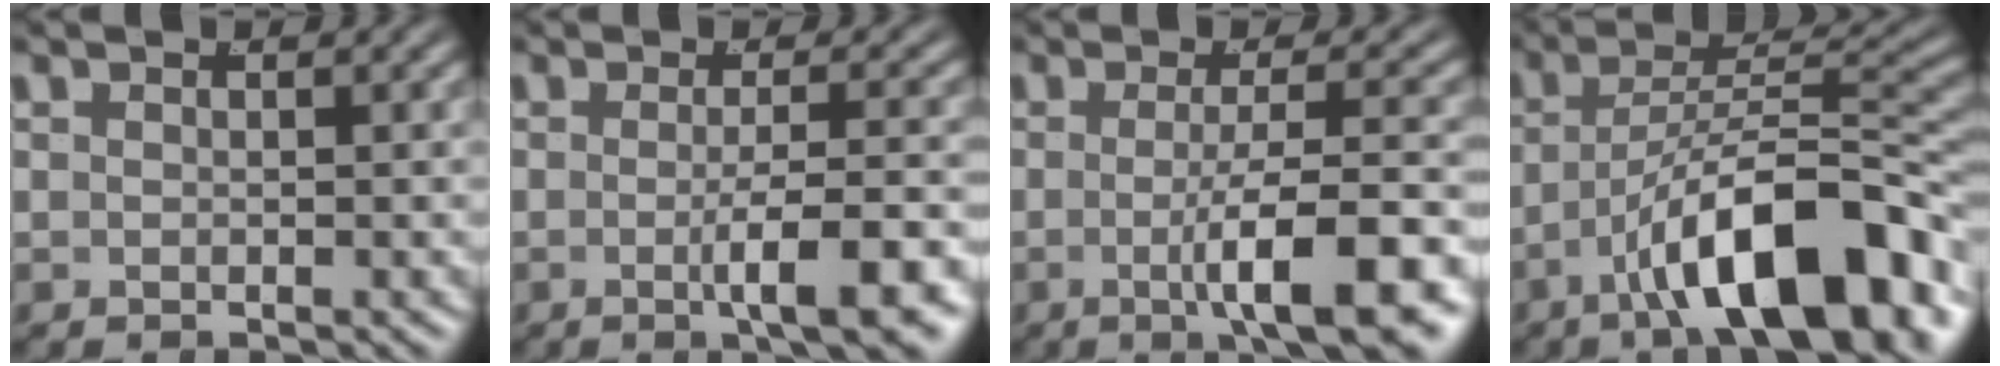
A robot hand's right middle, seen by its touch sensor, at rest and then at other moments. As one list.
[{"total": 4.7, "force": [-1.9, 0.1, 4.3], "torque": [-0.059, -0.003, -0.029]}, {"total": 6.6, "force": [-2.4, 0.7, 6.1], "torque": [-0.089, -0.010, -0.031]}, {"total": 10.1, "force": [-4.4, 3.1, 8.6], "torque": [-0.125, -0.010, -0.060]}]